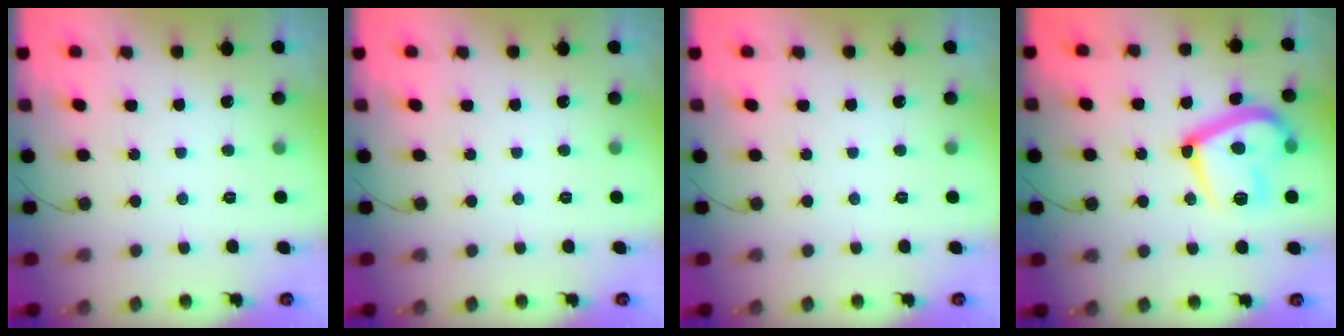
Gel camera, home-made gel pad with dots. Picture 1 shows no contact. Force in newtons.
{"total": 0.0}
{"total": 0.0}
{"total": 16.8, "press": 16.7, "slide": 1.7}